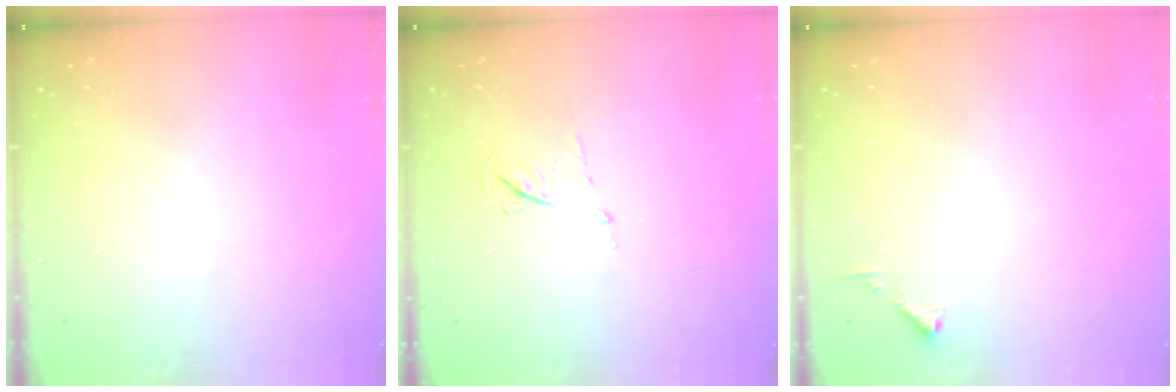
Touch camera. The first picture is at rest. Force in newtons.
{"total": 5.6, "press": 5.6, "slide": 0.8}
{"total": 3.1, "press": 3.1, "slide": 0.4}